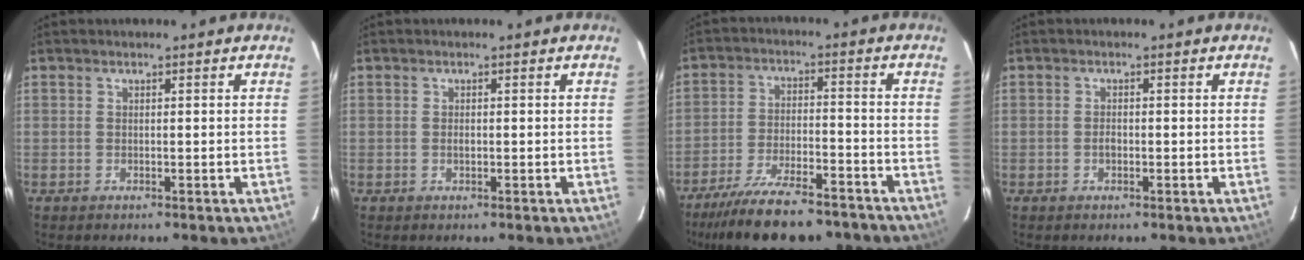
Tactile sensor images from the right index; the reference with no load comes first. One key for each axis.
{"total": 0.8, "fx": -0.1, "fy": 0.5, "fz": 0.6, "tx": -0.010, "ty": 0.000, "tz": -0.002}
{"total": 18.5, "fx": -15.3, "fy": 5.3, "fz": 8.9, "tx": -0.174, "ty": -0.019, "tz": -0.232}
{"total": 1.3, "fx": -0.4, "fy": 0.9, "fz": 0.9, "tx": -0.016, "ty": 0.003, "tz": -0.007}